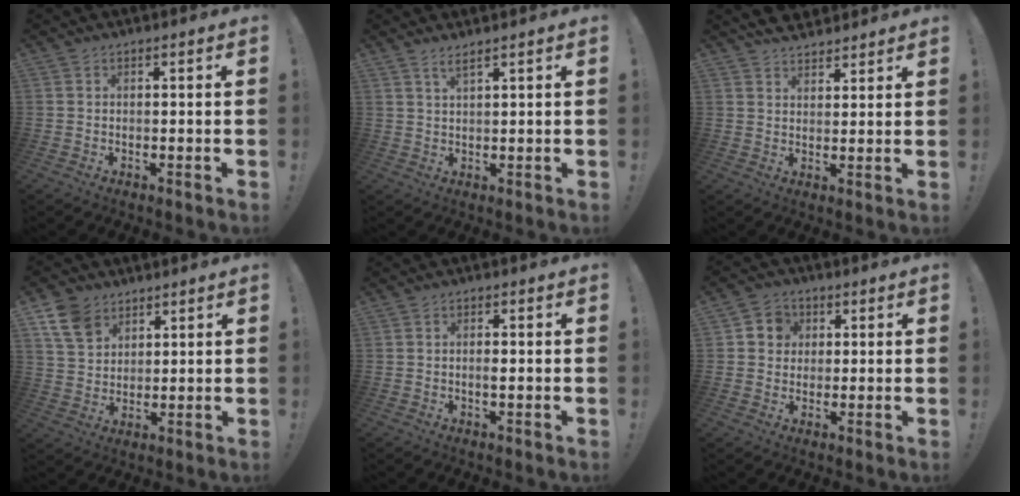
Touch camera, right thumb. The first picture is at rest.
{"total": 2.6, "force": [2.0, 0.0, 1.7], "torque": [-0.032, -0.010, 0.035]}
{"total": 5.5, "force": [5.0, 2.2, 0.7], "torque": [-0.014, -0.026, 0.094]}
{"total": 9.8, "force": [5.9, 6.8, 4.0], "torque": [-0.071, -0.026, 0.119]}
{"total": 1.6, "force": [-0.3, 0.4, 1.5], "torque": [-0.020, -0.001, -0.008]}
{"total": 5.9, "force": [0.8, 5.6, 1.5], "torque": [-0.020, -0.001, 0.015]}